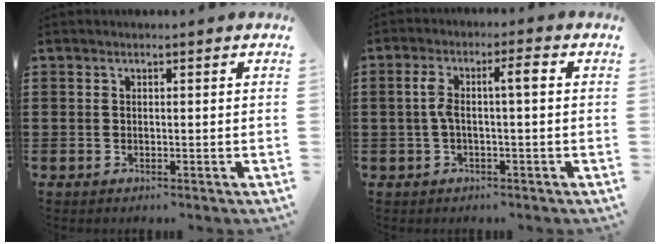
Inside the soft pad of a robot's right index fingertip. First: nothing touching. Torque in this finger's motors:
{"motor_torque": [0.71, -0.22, 0.15, 0.08]}